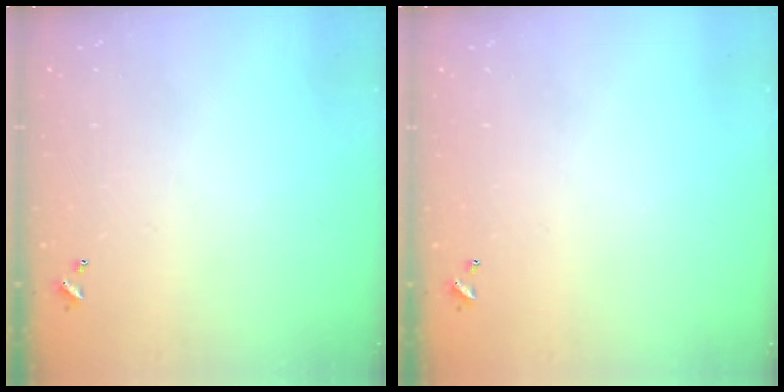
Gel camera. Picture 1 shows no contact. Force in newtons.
{"total": 0.0}